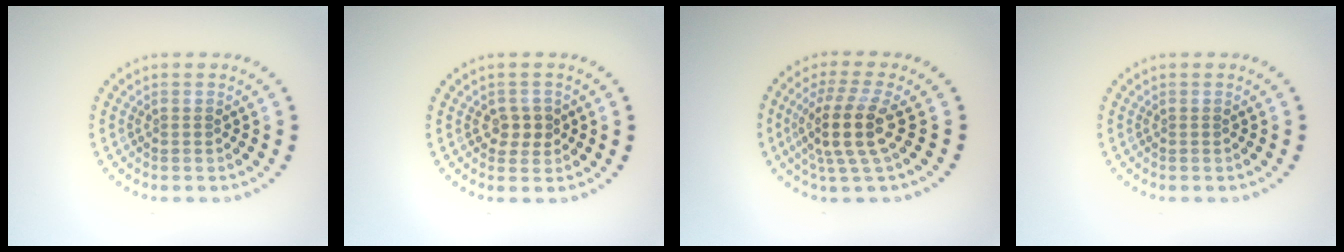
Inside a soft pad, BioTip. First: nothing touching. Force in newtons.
{"total": 1.9, "press": 1.8, "slide": 0.5}
{"total": 4.4, "press": 3.4, "slide": 2.9}
{"total": 0.0}